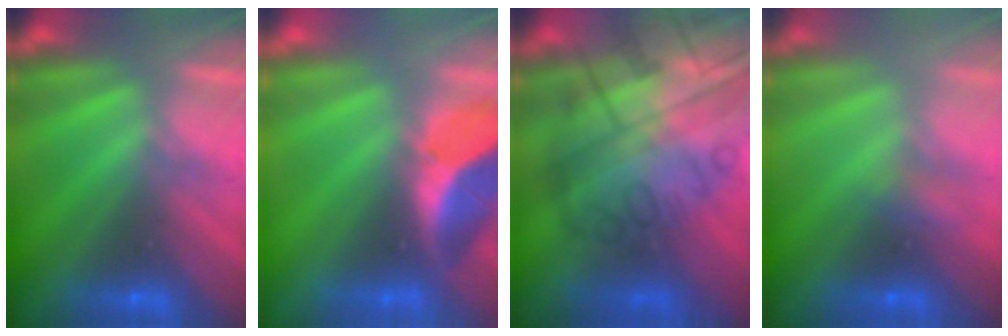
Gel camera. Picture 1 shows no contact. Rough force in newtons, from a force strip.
{"total": 2.3}
{"total": 7.5}
{"total": 2.0}